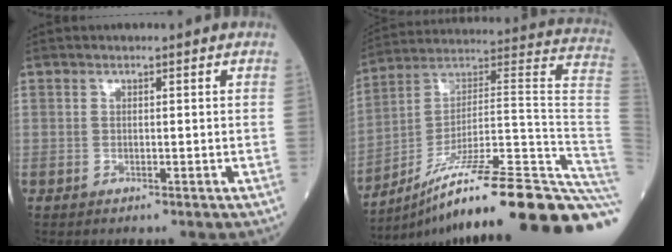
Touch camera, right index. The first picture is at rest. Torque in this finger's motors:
{"motor_torque": [-0.61, -1.34, 0.74, 0.17]}